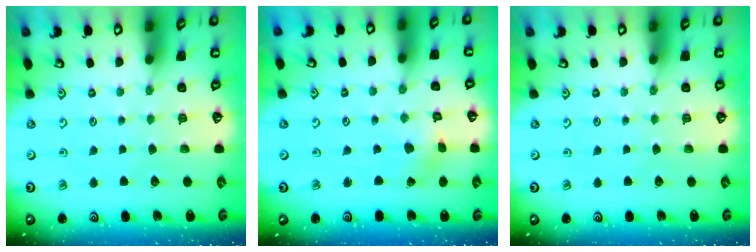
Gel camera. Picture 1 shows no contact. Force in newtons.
{"total": 1.4, "press": 1.4, "slide": 0.4}
{"total": 0.0}